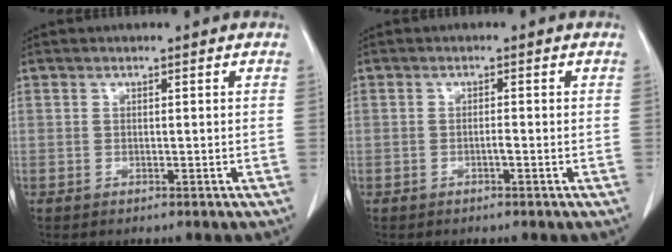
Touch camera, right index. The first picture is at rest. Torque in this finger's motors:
{"motor_torque": [0.51, 0.42, 0.10, 0.02]}